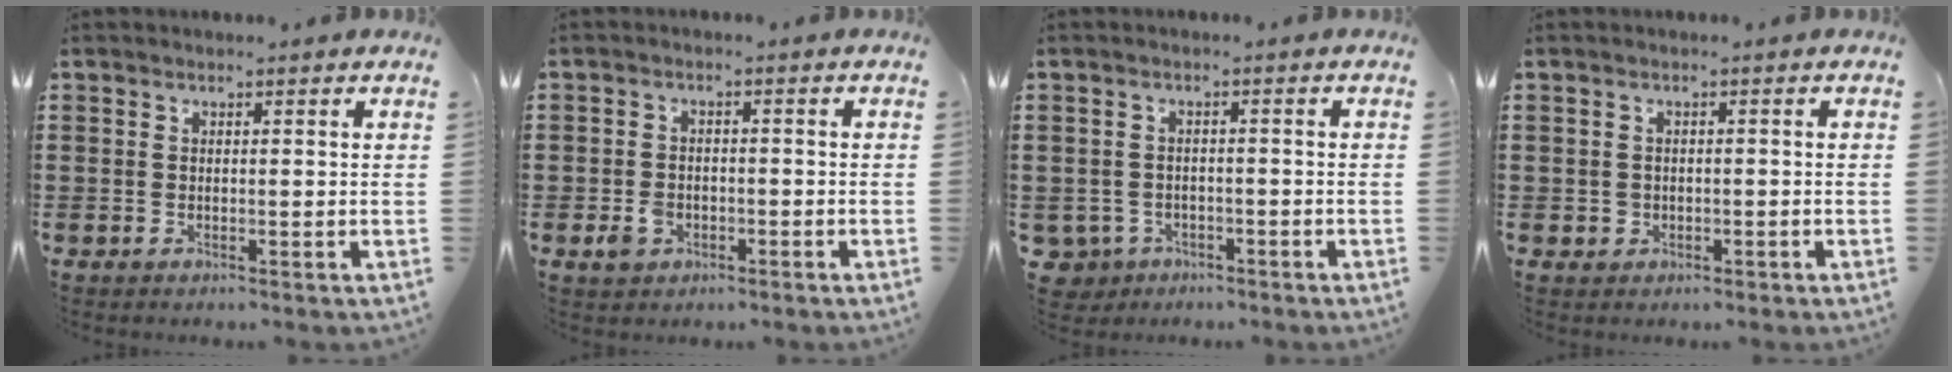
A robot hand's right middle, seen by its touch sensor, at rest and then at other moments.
{"total": 3.1, "force": [-1.3, 2.1, 1.8], "torque": [-0.047, -0.003, -0.028]}
{"total": 2.2, "force": [-1.7, 1.3, 0.1], "torque": [-0.017, 0.000, -0.042]}
{"total": 1.1, "force": [-0.2, 1.0, 0.1], "torque": [-0.006, 0.006, -0.008]}